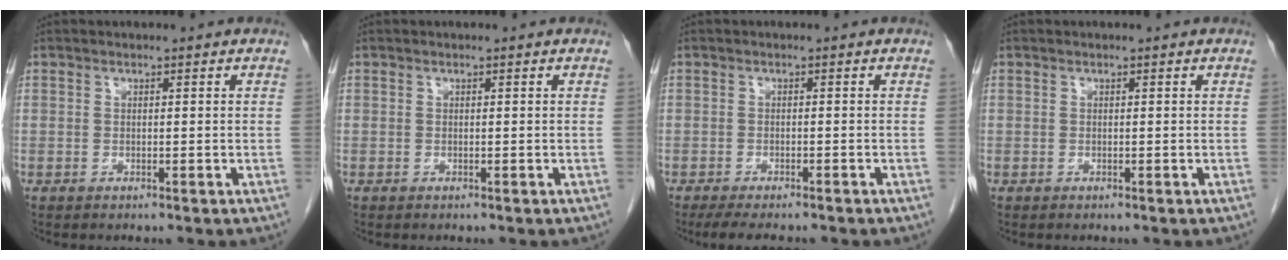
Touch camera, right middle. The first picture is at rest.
{"total": 0.0}
{"total": 7.0, "force": [-5.8, 1.5, 3.6], "torque": [-0.047, -0.010, -0.083]}
{"total": 0.0}